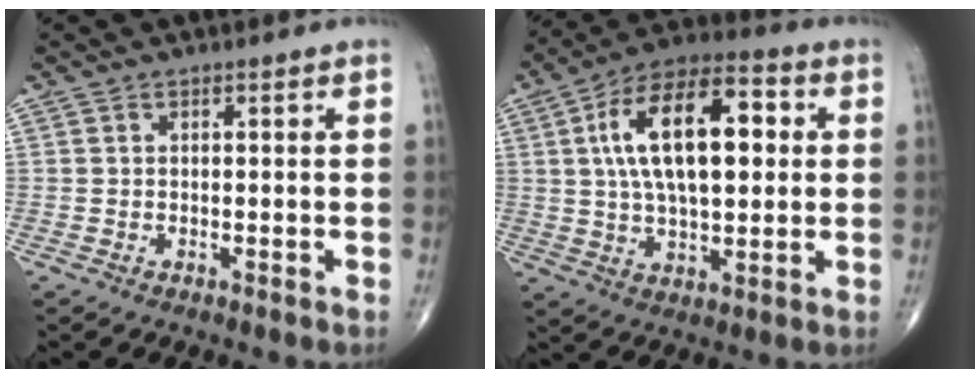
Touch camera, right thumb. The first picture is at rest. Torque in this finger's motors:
{"motor_torque": [0.81, 4.20, 0.90, 0.16, 0.49]}